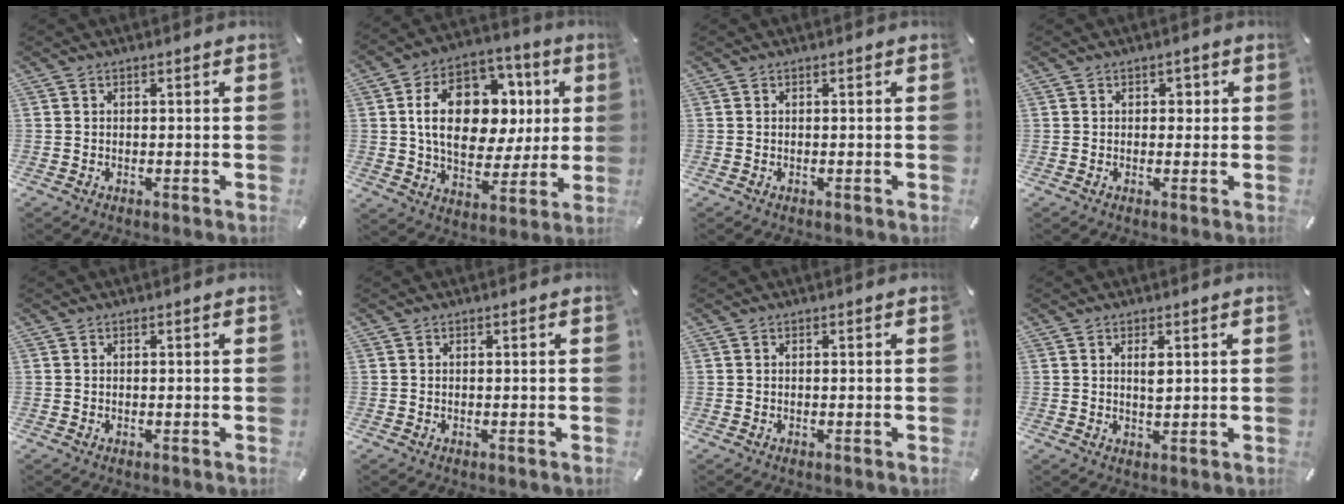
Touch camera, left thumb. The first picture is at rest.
{"total": 18.7, "force": [3.7, 13.4, 12.5], "torque": [-0.210, 0.004, 0.071]}
{"total": 0.0}
{"total": 1.7, "force": [0.3, 1.5, 0.8], "torque": [-0.002, 0.002, -0.003]}
{"total": 0.0}
{"total": 0.0}
{"total": 0.0}
{"total": 2.6, "force": [0.9, 0.9, 2.2], "torque": [-0.039, -0.001, 0.014]}